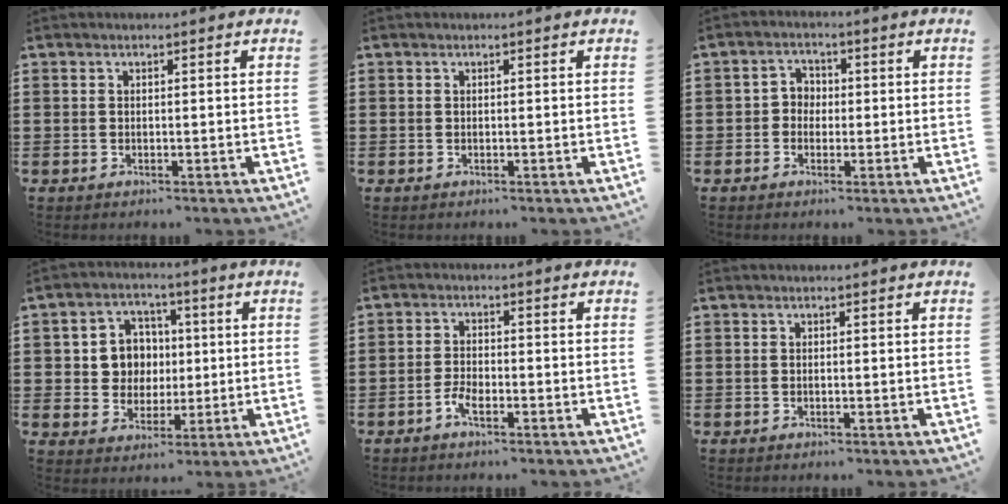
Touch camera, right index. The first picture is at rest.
{"total": 0.0}
{"total": 2.5, "force": [-0.7, 2.2, 1.1], "torque": [-0.028, 0.009, -0.019]}
{"total": 6.6, "force": [0.6, 6.1, 2.2], "torque": [-0.062, 0.015, 0.009]}
{"total": 2.7, "force": [-1.7, 1.1, 1.8], "torque": [-0.046, -0.001, -0.037]}
{"total": 0.0}